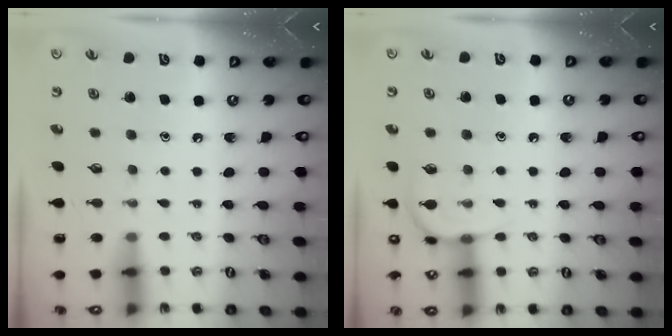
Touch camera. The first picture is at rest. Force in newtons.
{"total": 6.4, "press": 6.4, "slide": 0.8}